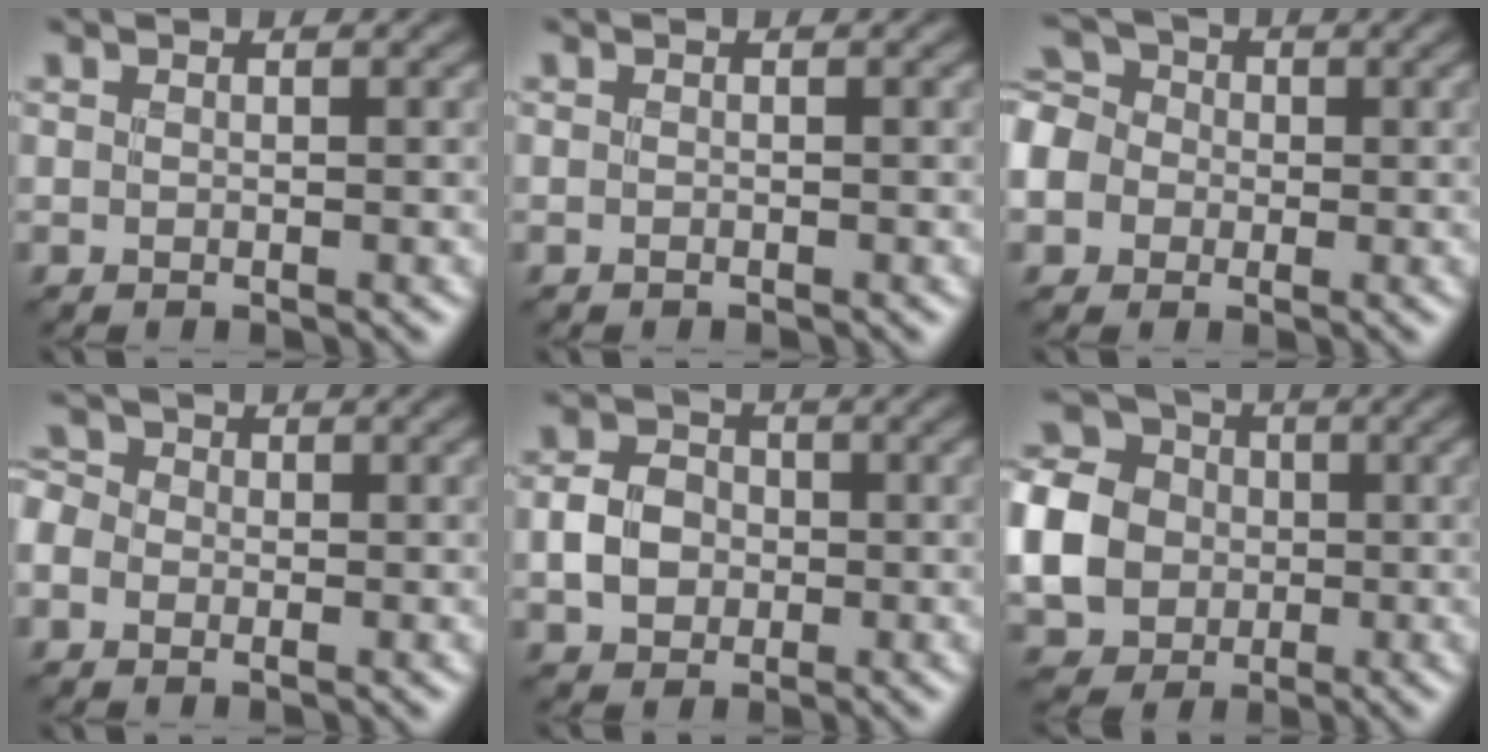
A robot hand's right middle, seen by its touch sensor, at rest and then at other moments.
{"total": 0.0}
{"total": 7.8, "force": [-2.3, 6.8, 3.1], "torque": [-0.077, 0.003, -0.067]}
{"total": 2.9, "force": [-0.5, 2.5, 1.4], "torque": [-0.018, 0.014, -0.022]}
{"total": 3.6, "force": [-0.6, 3.0, 1.9], "torque": [-0.035, 0.004, -0.015]}
{"total": 8.9, "force": [-1.1, 7.7, 4.4], "torque": [-0.117, 0.000, -0.027]}